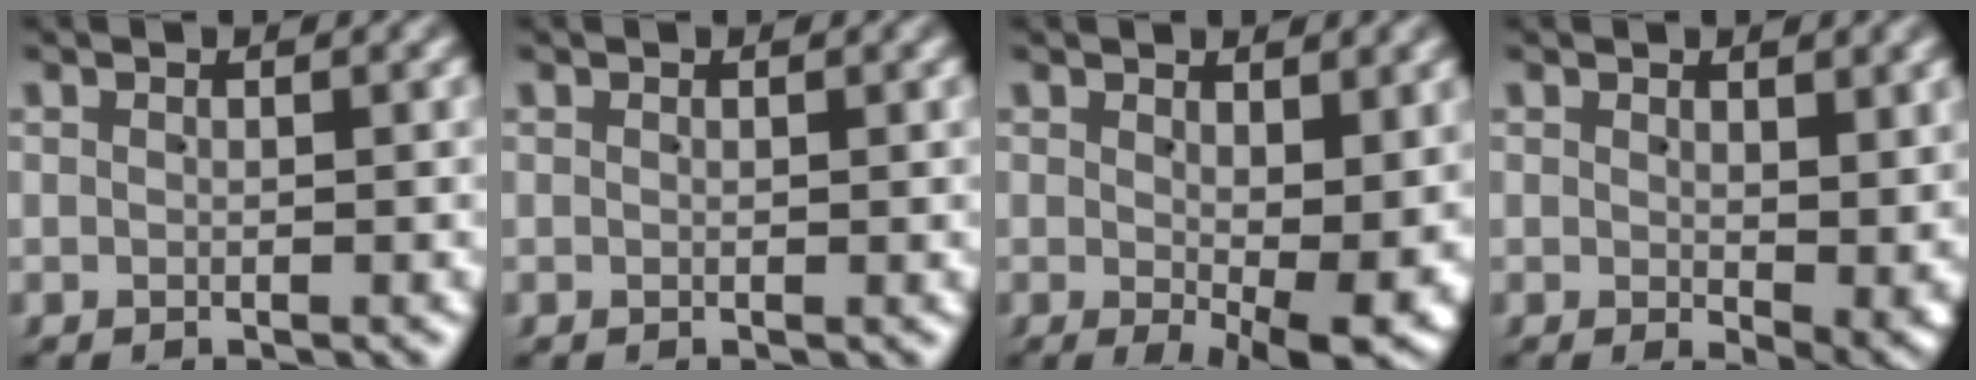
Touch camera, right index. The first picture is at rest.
{"total": 0.0}
{"total": 5.6, "force": [-0.9, 1.5, 5.3], "torque": [-0.072, -0.026, -0.003]}
{"total": 2.8, "force": [0.5, 1.1, 2.5], "torque": [-0.022, -0.008, 0.012]}